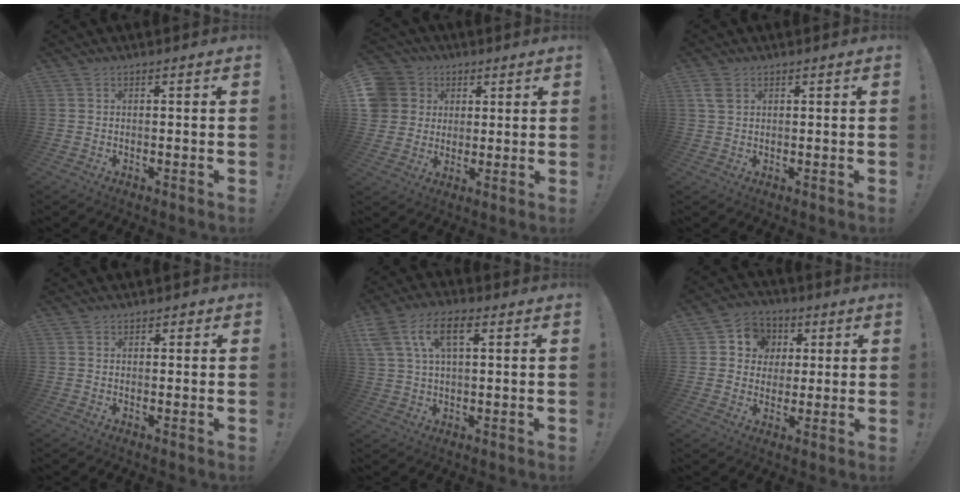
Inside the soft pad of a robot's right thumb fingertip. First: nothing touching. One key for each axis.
{"total": 11.1, "fx": 2.6, "fy": 10.2, "fz": 3.6, "tx": -0.052, "ty": -0.003, "tz": 0.059}
{"total": 3.5, "fx": 1.7, "fy": 2.0, "fz": 2.3, "tx": -0.040, "ty": -0.001, "tz": 0.033}
{"total": 0.7, "fx": 0.4, "fy": 0.5, "fz": 0.3, "tx": 0.006, "ty": -0.002, "tz": 0.005}
{"total": 10.4, "fx": 4.2, "fy": 5.5, "fz": 7.8, "tx": -0.139, "ty": 0.005, "tz": 0.077}
{"total": 8.5, "fx": 1.7, "fy": 7.9, "fz": 2.7, "tx": -0.037, "ty": -0.003, "tz": 0.038}